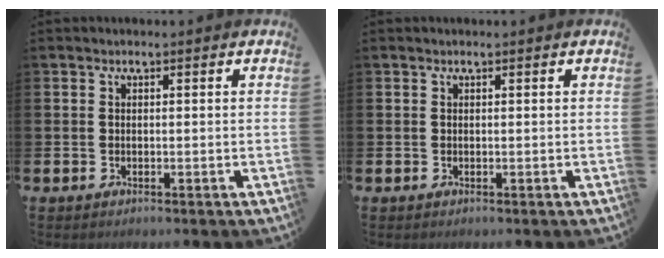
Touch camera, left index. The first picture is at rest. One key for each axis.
{"total": 0.0}